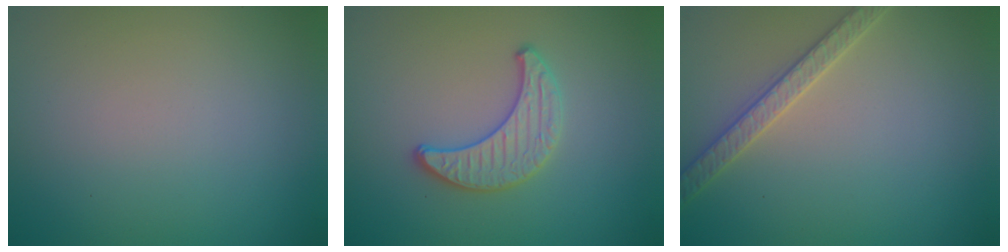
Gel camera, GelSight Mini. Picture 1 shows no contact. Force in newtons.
{"total": 2.4, "press": 2.4, "slide": 0.1}
{"total": 2.8, "press": 2.8, "slide": 0.6}